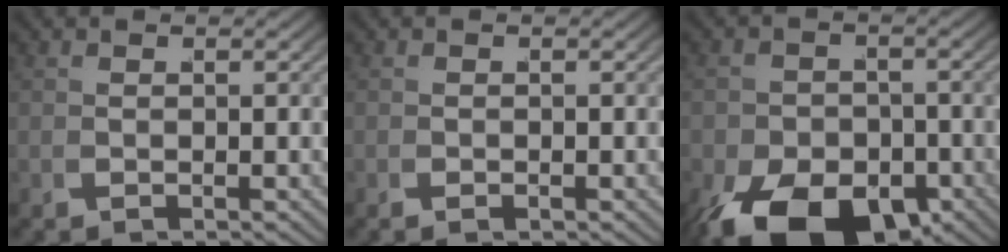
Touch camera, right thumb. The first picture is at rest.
{"total": 0.0}
{"total": 11.8, "force": [-5.9, 6.7, 7.7], "torque": [-0.131, -0.048, -0.071]}